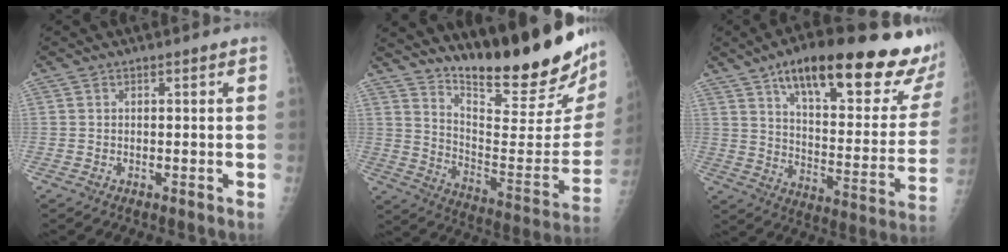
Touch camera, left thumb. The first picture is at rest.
{"total": 26.4, "force": [20.2, 5.2, 16.3], "torque": [-0.218, -0.141, 0.300]}
{"total": 31.2, "force": [19.3, 9.0, 22.8], "torque": [-0.280, -0.050, 0.277]}